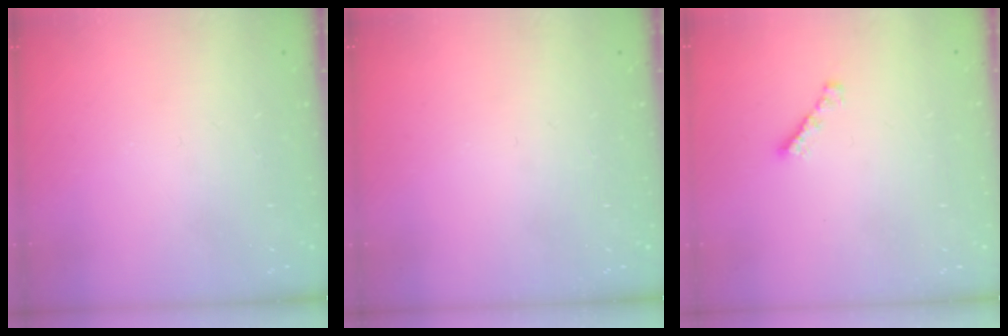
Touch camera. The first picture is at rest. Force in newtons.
{"total": 0.0}
{"total": 1.9, "press": 1.9, "slide": 0.5}